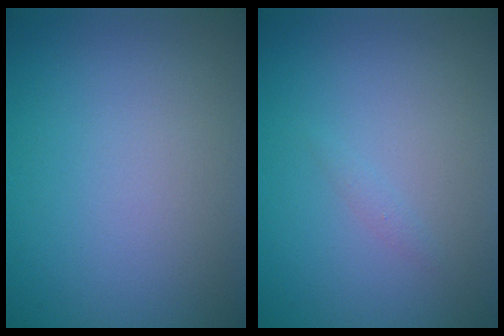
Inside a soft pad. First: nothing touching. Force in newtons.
{"total": 0.5, "press": 0.5, "slide": 0.0}